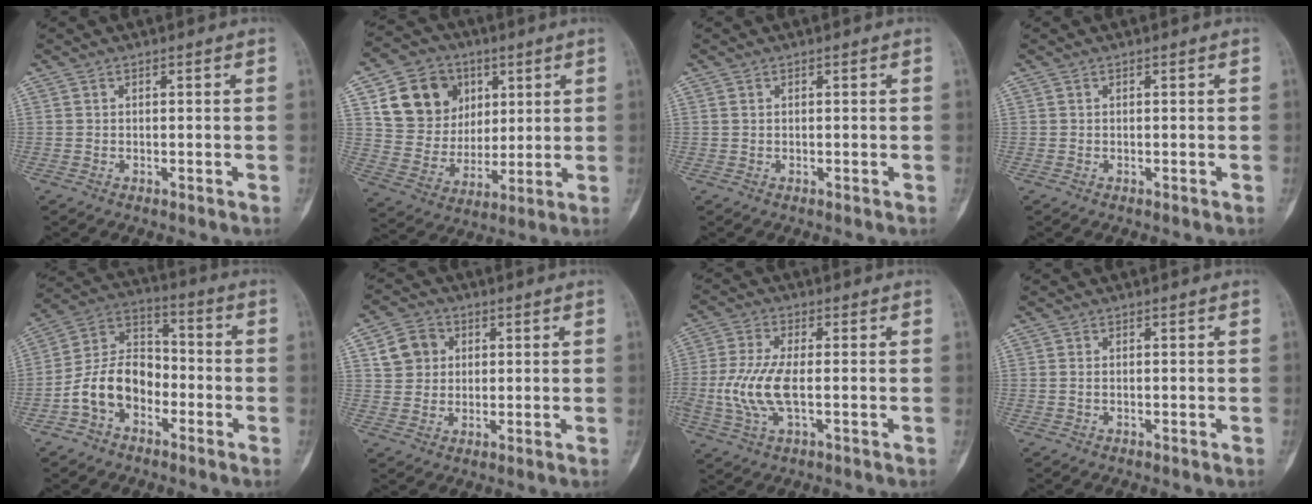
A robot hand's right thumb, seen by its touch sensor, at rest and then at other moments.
{"total": 15.1, "force": [5.6, 12.8, 5.9], "torque": [-0.065, -0.008, 0.107]}
{"total": 0.5, "force": [0.2, 0.3, 0.3], "torque": [-0.010, 0.003, 0.005]}
{"total": 0.0}
{"total": 12.2, "force": [-4.6, 8.5, 7.4], "torque": [-0.120, 0.057, -0.094]}
{"total": 6.7, "force": [2.0, 5.9, 2.5], "torque": [-0.022, 0.002, 0.034]}
{"total": 9.7, "force": [-1.2, 3.9, 8.8], "torque": [-0.214, 0.001, -0.026]}
{"total": 0.6, "force": [0.0, 0.3, 0.5], "torque": [-0.014, -0.001, 0.002]}